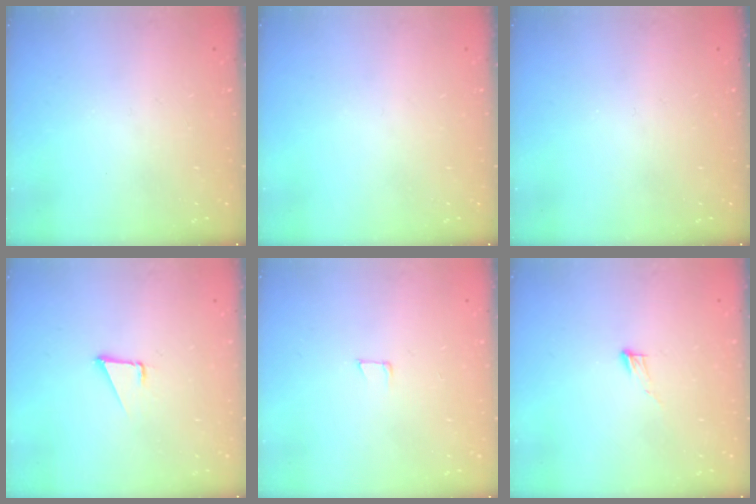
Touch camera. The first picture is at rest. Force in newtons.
{"total": 0.0}
{"total": 0.0}
{"total": 1.7, "press": 1.7, "slide": 0.1}
{"total": 4.0, "press": 4.0, "slide": 0.3}
{"total": 3.7, "press": 3.7, "slide": 0.3}